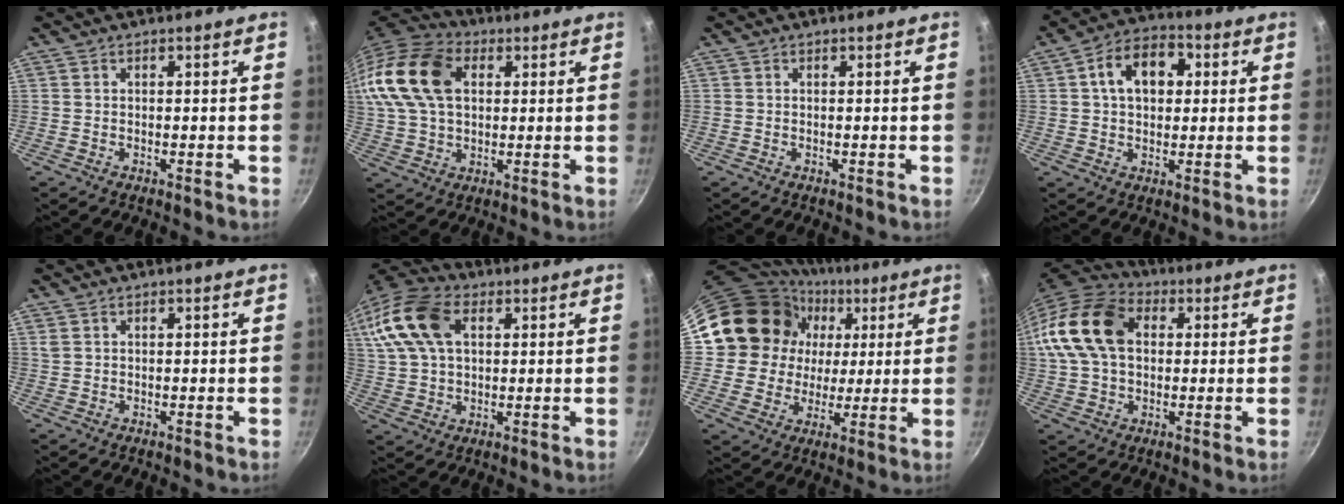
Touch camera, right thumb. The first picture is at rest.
{"total": 21.9, "force": [6.0, 14.9, 14.9], "torque": [-0.318, 0.022, 0.099]}
{"total": 0.0}
{"total": 11.1, "force": [2.4, 7.7, 7.7], "torque": [-0.090, 0.018, 0.026]}
{"total": 0.9, "force": [0.6, 0.4, 0.5], "torque": [-0.009, 0.001, 0.014]}
{"total": 19.0, "force": [6.3, 12.3, 13.1], "torque": [-0.279, 0.019, 0.108]}
{"total": 17.9, "force": [5.3, 15.8, 6.3], "torque": [-0.098, 0.005, 0.092]}
{"total": 16.2, "force": [2.8, 11.5, 11.1], "torque": [-0.196, 0.023, 0.036]}